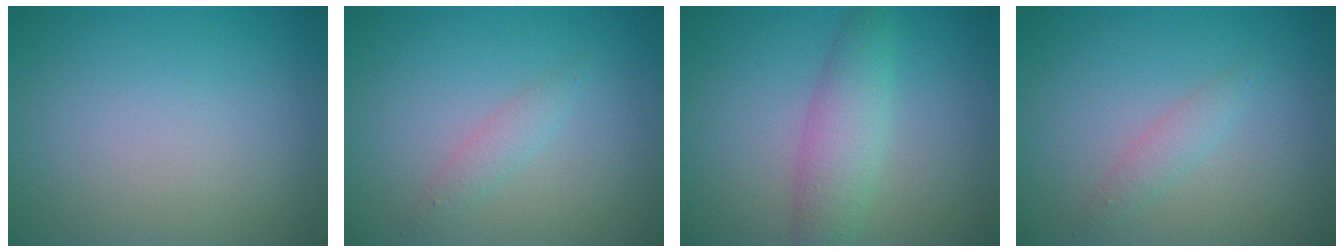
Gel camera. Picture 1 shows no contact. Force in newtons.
{"total": 1.4, "press": 1.4, "slide": 0.0}
{"total": 3.7, "press": 3.7, "slide": 0.0}
{"total": 1.4, "press": 1.4, "slide": 0.0}